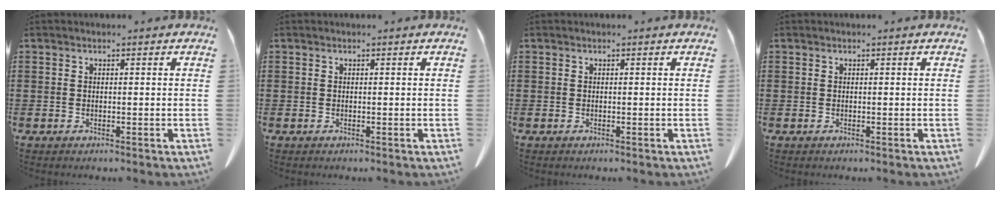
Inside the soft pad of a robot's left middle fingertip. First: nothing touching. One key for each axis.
{"total": 0.0}
{"total": 0.0}
{"total": 0.0}